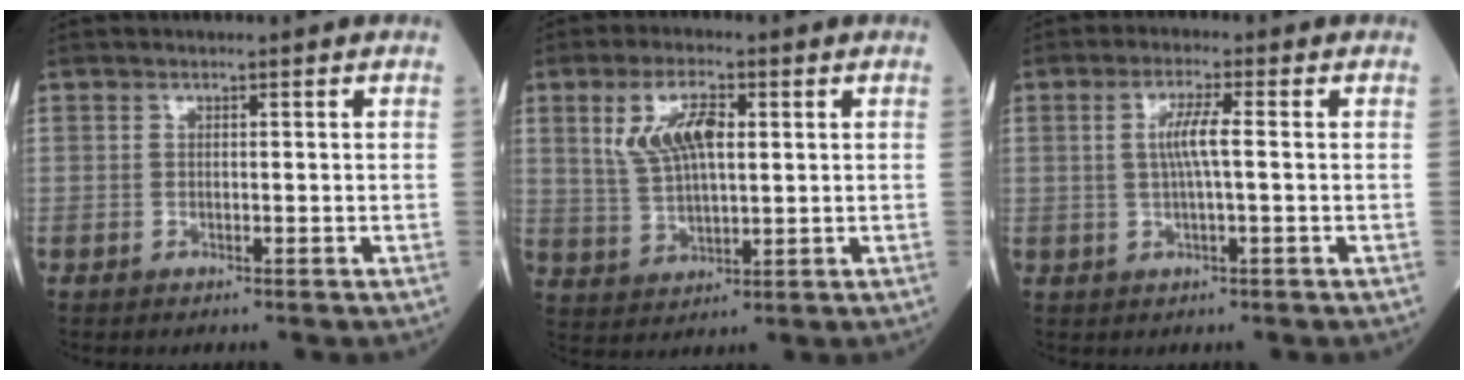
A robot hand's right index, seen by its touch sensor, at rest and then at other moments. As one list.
[{"total": 8.2, "force": [2.6, 2.9, 7.2], "torque": [-0.155, 0.013, 0.057]}, {"total": 4.3, "force": [0.4, 0.0, 4.2], "torque": [-0.084, 0.005, 0.010]}]